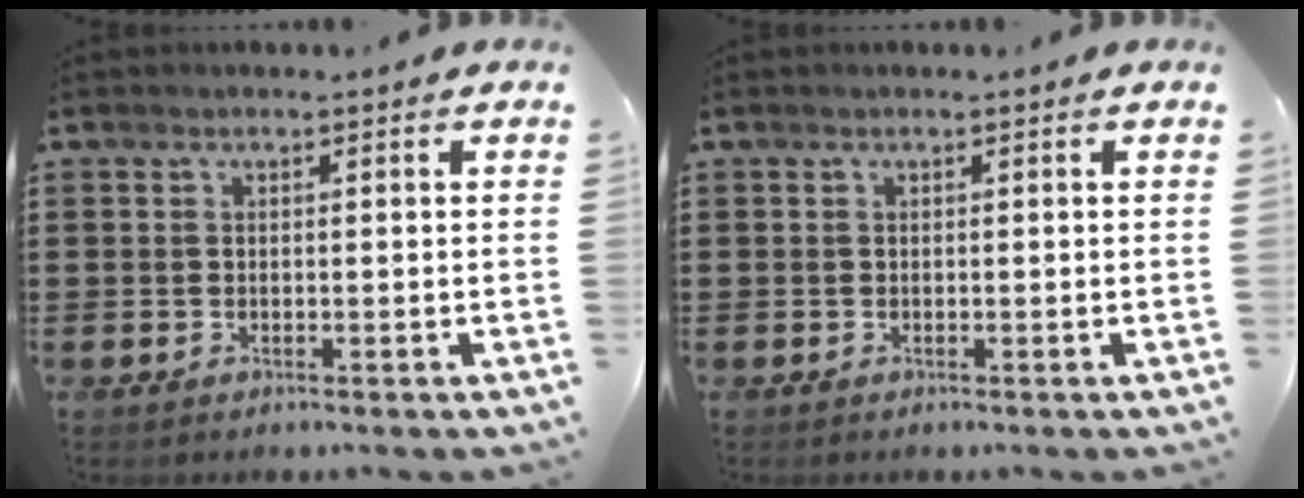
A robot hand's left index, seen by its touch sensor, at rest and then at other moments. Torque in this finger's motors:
{"motor_torque": [0.00, 0.00, 0.00, 0.00]}